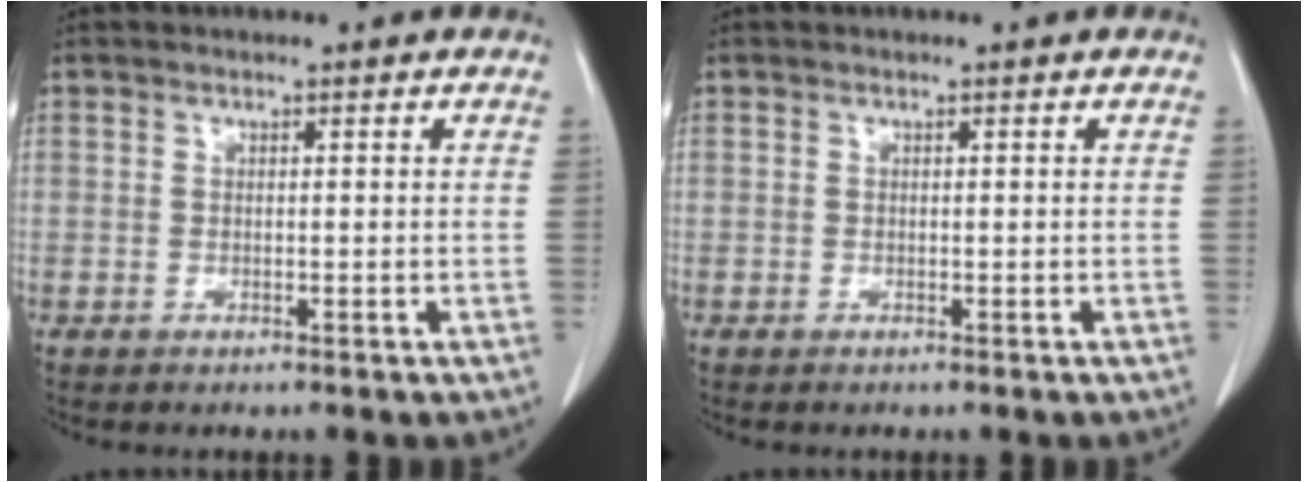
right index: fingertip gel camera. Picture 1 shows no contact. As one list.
[{"total": 0.0}]